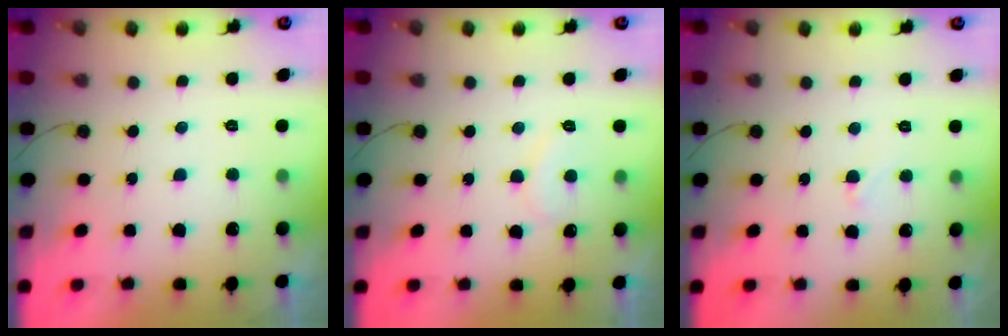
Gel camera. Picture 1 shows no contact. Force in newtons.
{"total": 6.0, "press": 6.0, "slide": 0.4}
{"total": 2.6, "press": 2.5, "slide": 0.2}